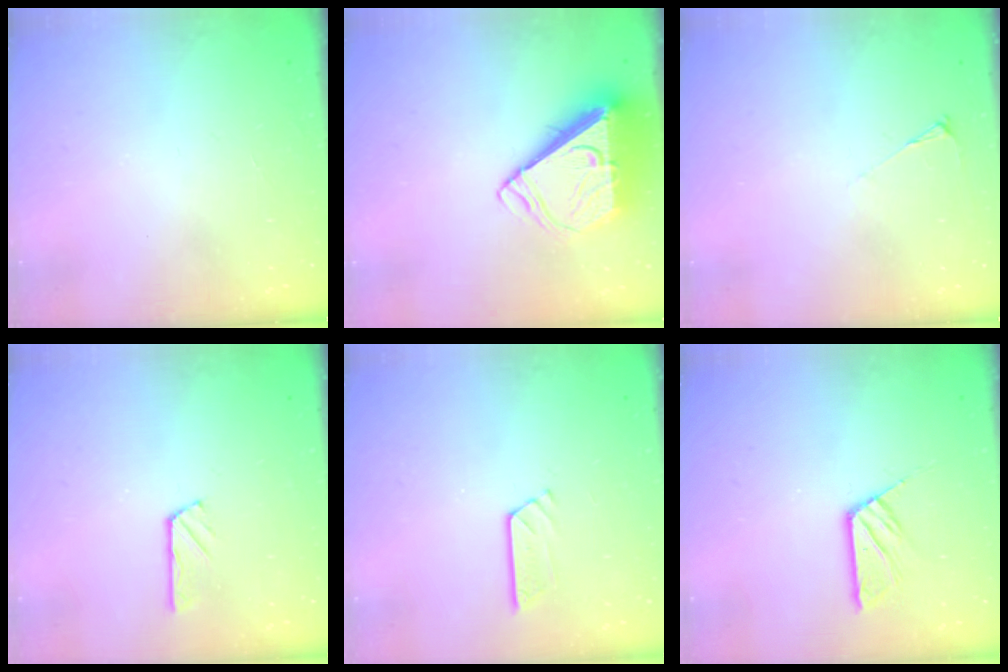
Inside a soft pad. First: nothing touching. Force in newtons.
{"total": 9.4, "press": 9.3, "slide": 1.4}
{"total": 3.6, "press": 3.5, "slide": 0.5}
{"total": 2.8, "press": 2.8, "slide": 0.3}
{"total": 3.3, "press": 3.3, "slide": 0.3}
{"total": 6.9, "press": 6.9, "slide": 0.3}